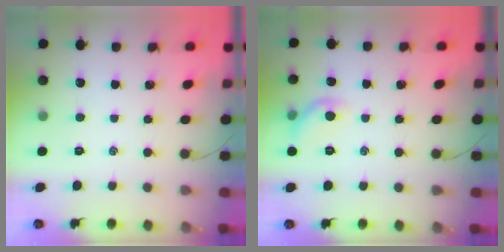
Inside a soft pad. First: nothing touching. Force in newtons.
{"total": 6.9, "press": 6.8, "slide": 1.3}